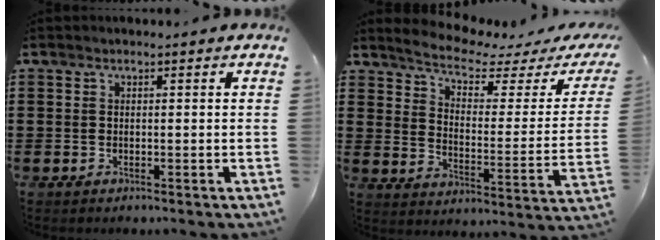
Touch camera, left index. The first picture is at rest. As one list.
[{"total": 4.8, "force": [4.2, 0.7, 2.2], "torque": [-0.060, -0.029, 0.064]}]